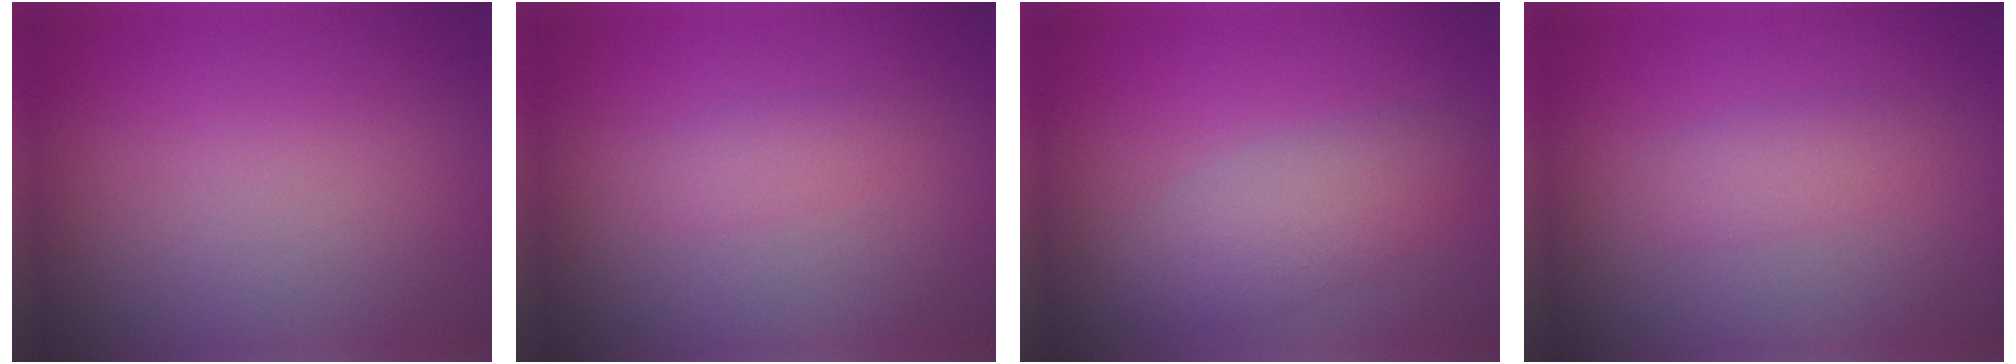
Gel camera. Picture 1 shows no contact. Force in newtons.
{"total": 1.3, "press": 1.3, "slide": 0.1}
{"total": 3.5, "press": 3.5, "slide": 0.3}
{"total": 1.7, "press": 1.7, "slide": 0.0}